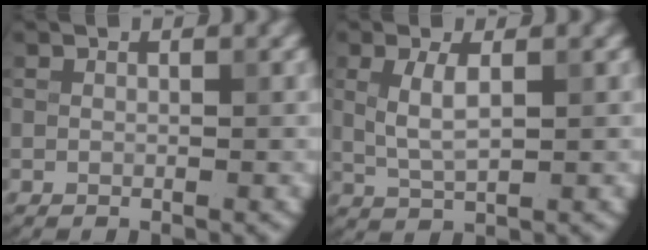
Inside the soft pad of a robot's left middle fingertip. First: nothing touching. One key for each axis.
{"total": 2.8, "fx": 0.5, "fy": 0.9, "fz": 2.5, "tx": -0.057, "ty": 0.000, "tz": 0.013}